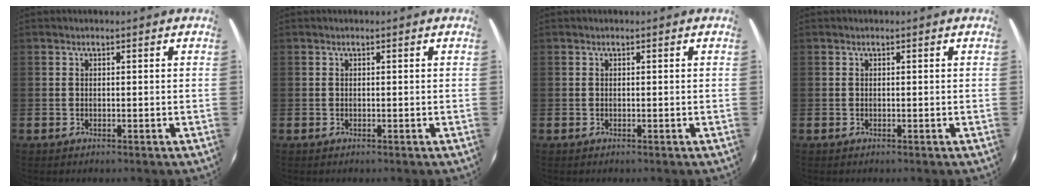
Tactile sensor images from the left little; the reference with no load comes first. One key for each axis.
{"total": 0.0}
{"total": 0.0}
{"total": 0.0}